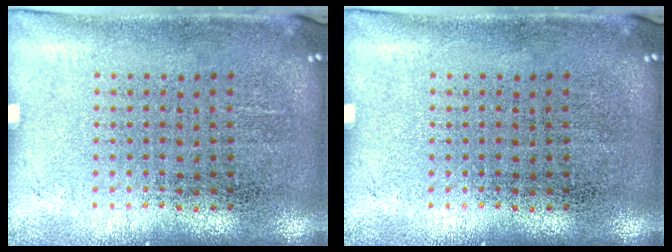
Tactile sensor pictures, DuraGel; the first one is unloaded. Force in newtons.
{"total": 0.0}